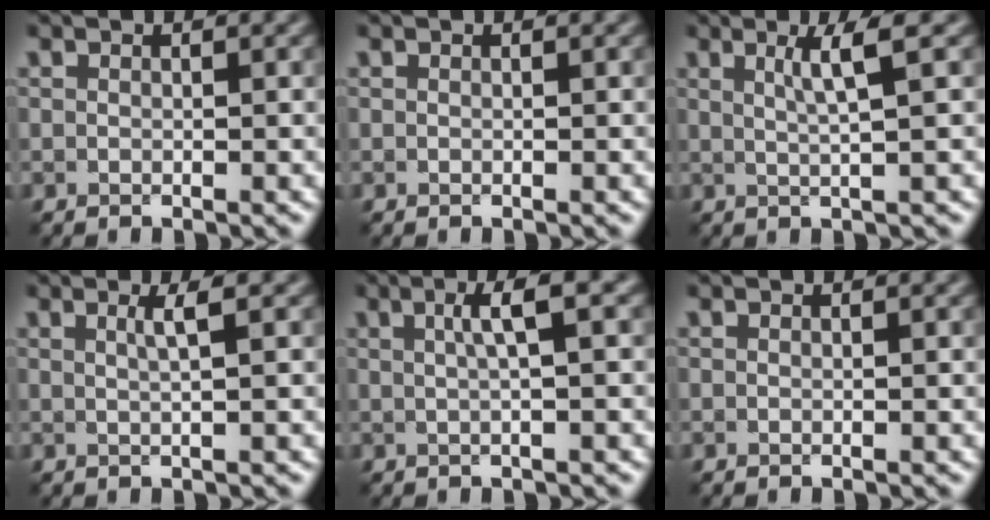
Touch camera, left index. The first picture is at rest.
{"total": 0.0}
{"total": 2.9, "force": [1.0, 0.4, 2.6], "torque": [-0.039, 0.005, 0.014]}
{"total": 1.8, "force": [0.6, 0.4, 1.7], "torque": [-0.024, 0.003, 0.004]}
{"total": 3.2, "force": [0.9, 0.5, 3.0], "torque": [-0.046, 0.014, 0.010]}
{"total": 0.0}